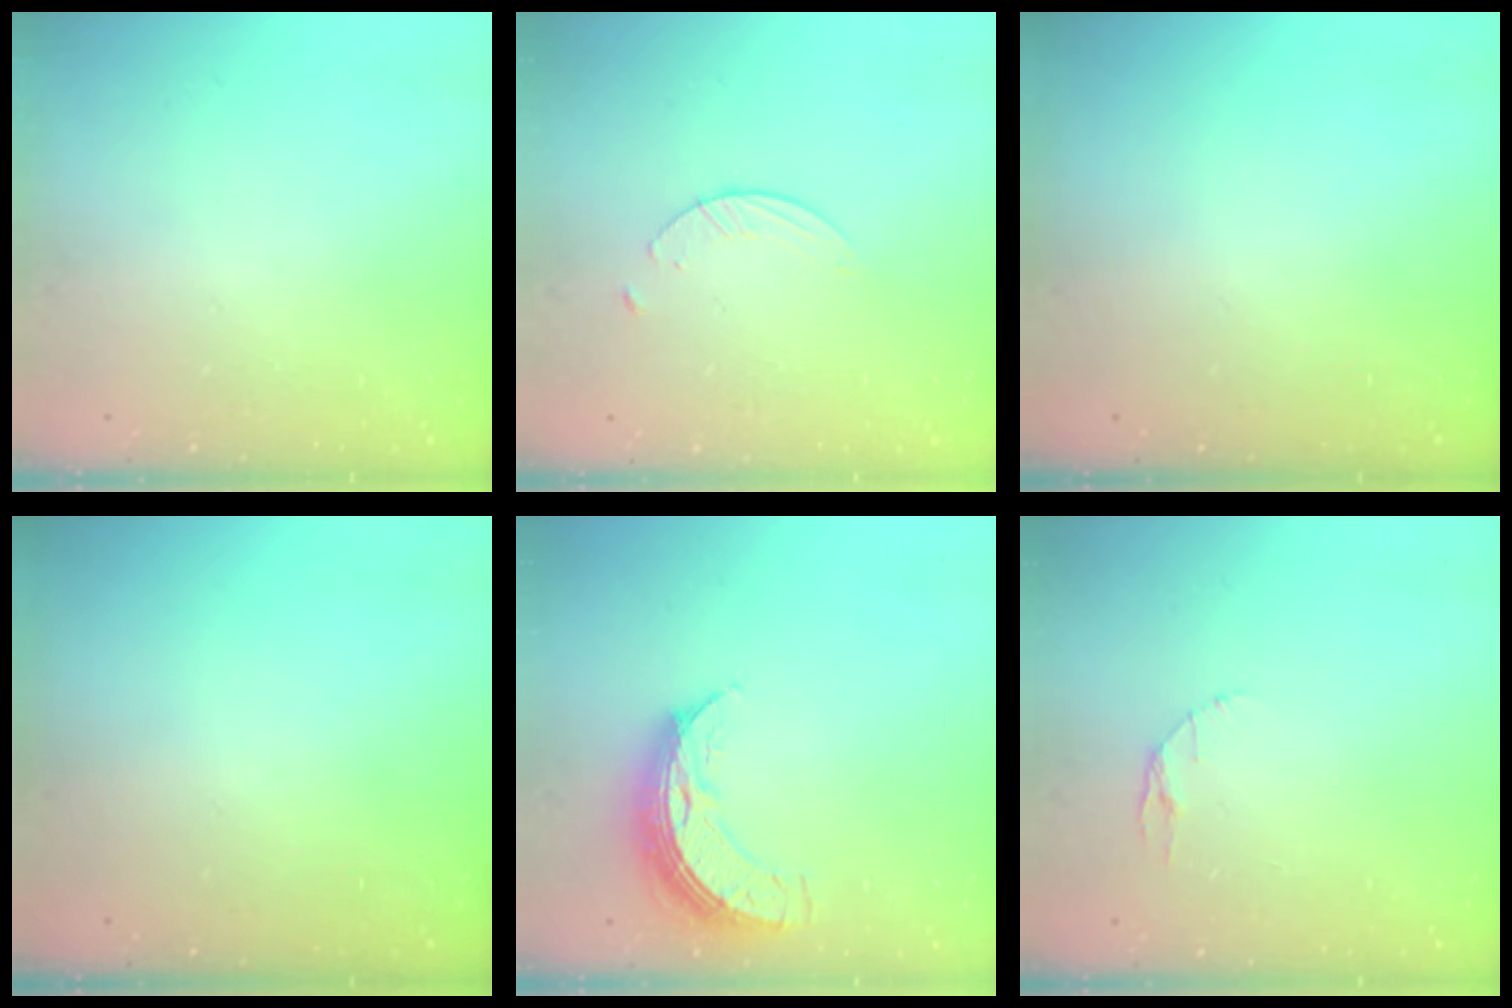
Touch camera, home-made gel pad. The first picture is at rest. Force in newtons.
{"total": 2.7, "press": 2.6, "slide": 0.3}
{"total": 0.0}
{"total": 0.0}
{"total": 8.7, "press": 8.6, "slide": 0.9}
{"total": 2.9, "press": 2.9, "slide": 0.4}